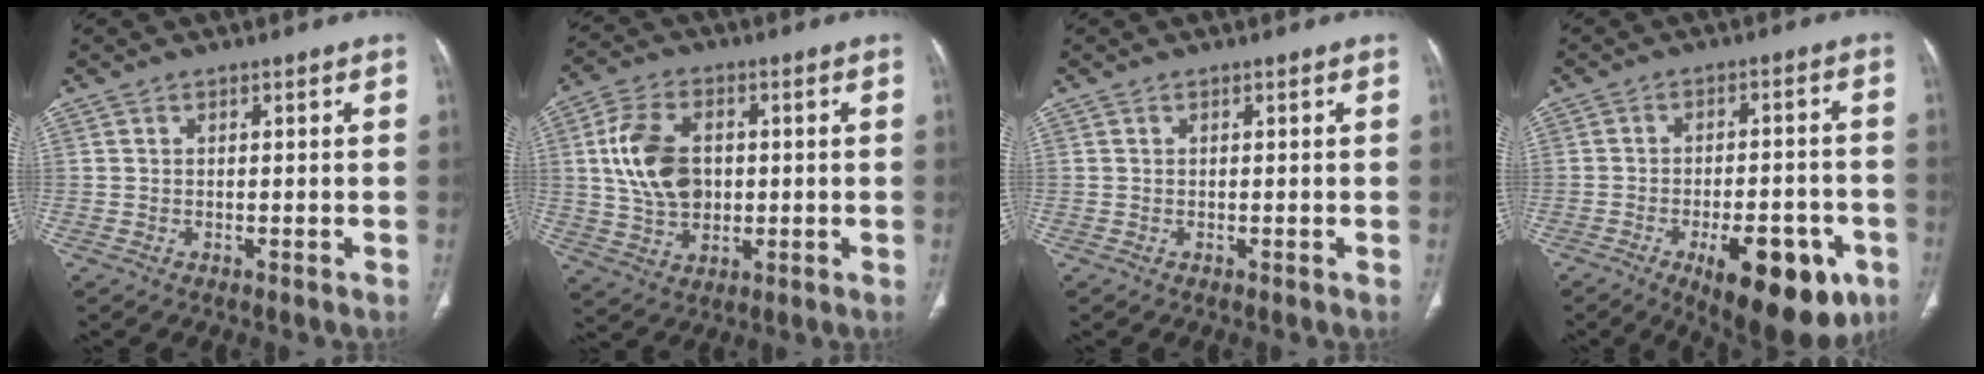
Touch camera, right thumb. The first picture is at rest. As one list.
[{"total": 12.2, "force": [1.4, 8.3, 8.8], "torque": [-0.159, 0.003, 0.031]}, {"total": 0.0}, {"total": 17.5, "force": [-8.1, 7.4, 13.7], "torque": [-0.141, 0.028, -0.098]}]